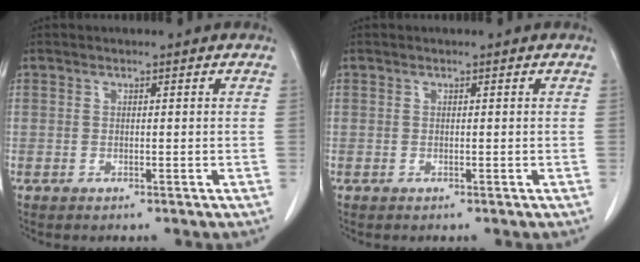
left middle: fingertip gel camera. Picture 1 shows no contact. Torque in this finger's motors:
{"motor_torque": [-0.01, 0.00, -0.01, 0.00]}